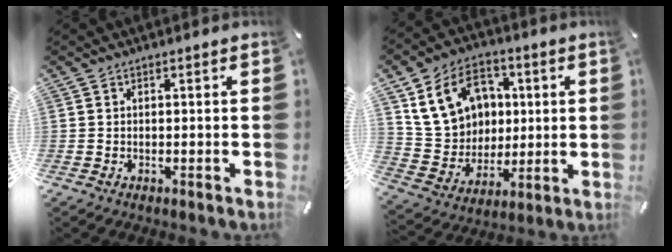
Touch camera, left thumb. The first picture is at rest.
{"total": 16.6, "force": [5.1, 14.0, 7.2], "torque": [-0.145, -0.003, 0.107]}